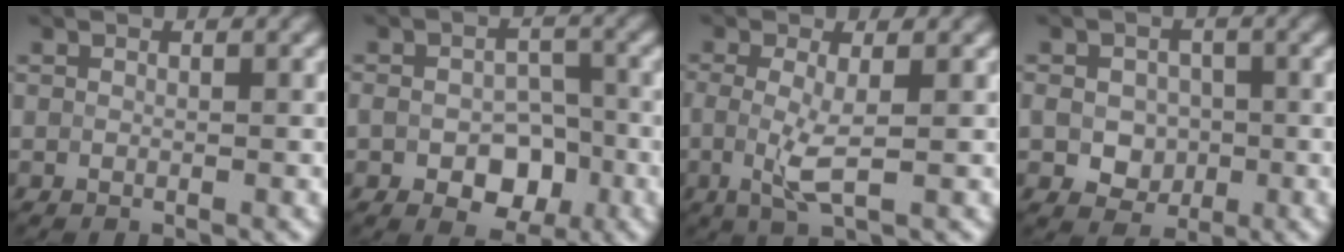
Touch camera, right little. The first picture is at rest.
{"total": 4.9, "force": [-1.7, 3.3, 3.2], "torque": [-0.052, -0.007, -0.025]}
{"total": 2.8, "force": [-0.3, 0.5, 2.8], "torque": [-0.061, -0.008, -0.002]}
{"total": 3.6, "force": [-0.6, 3.0, 1.9], "torque": [-0.039, -0.006, -0.006]}